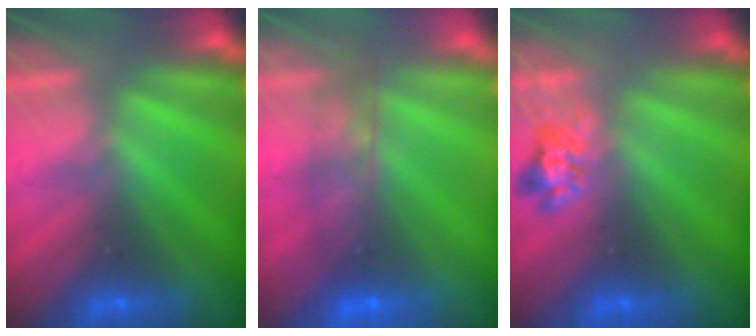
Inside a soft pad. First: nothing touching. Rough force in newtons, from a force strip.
{"total": 7.1}
{"total": 2.4}